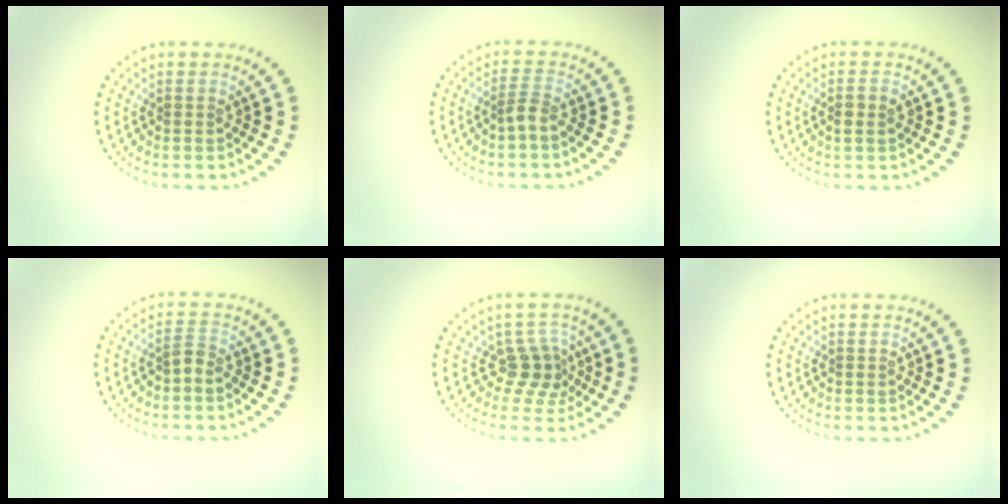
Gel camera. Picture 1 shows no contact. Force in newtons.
{"total": 1.3, "press": 1.0, "slide": 0.8}
{"total": 1.5, "press": 1.3, "slide": 0.6}
{"total": 1.3, "press": 1.0, "slide": 0.9}
{"total": 2.6, "press": 1.8, "slide": 1.8}
{"total": 0.0}